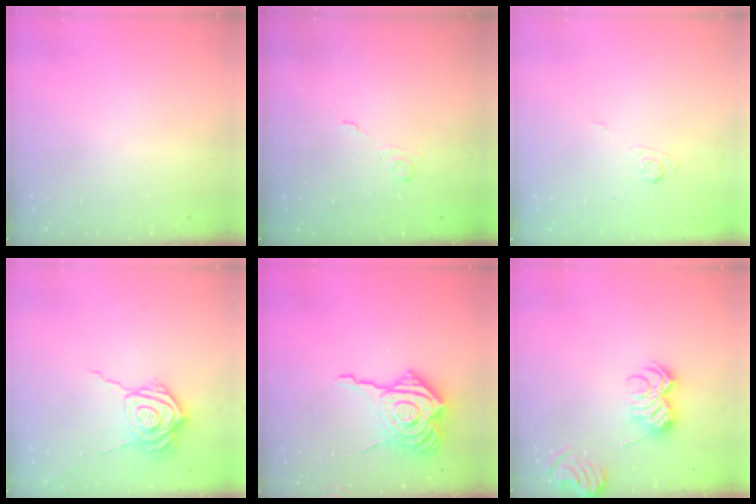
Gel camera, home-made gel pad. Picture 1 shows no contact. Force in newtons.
{"total": 2.1, "press": 1.5, "slide": 1.4}
{"total": 3.4, "press": 3.1, "slide": 1.5}
{"total": 12.8, "press": 12.7, "slide": 1.2}
{"total": 20.1, "press": 20.0, "slide": 2.1}
{"total": 9.6, "press": 9.6, "slide": 0.5}